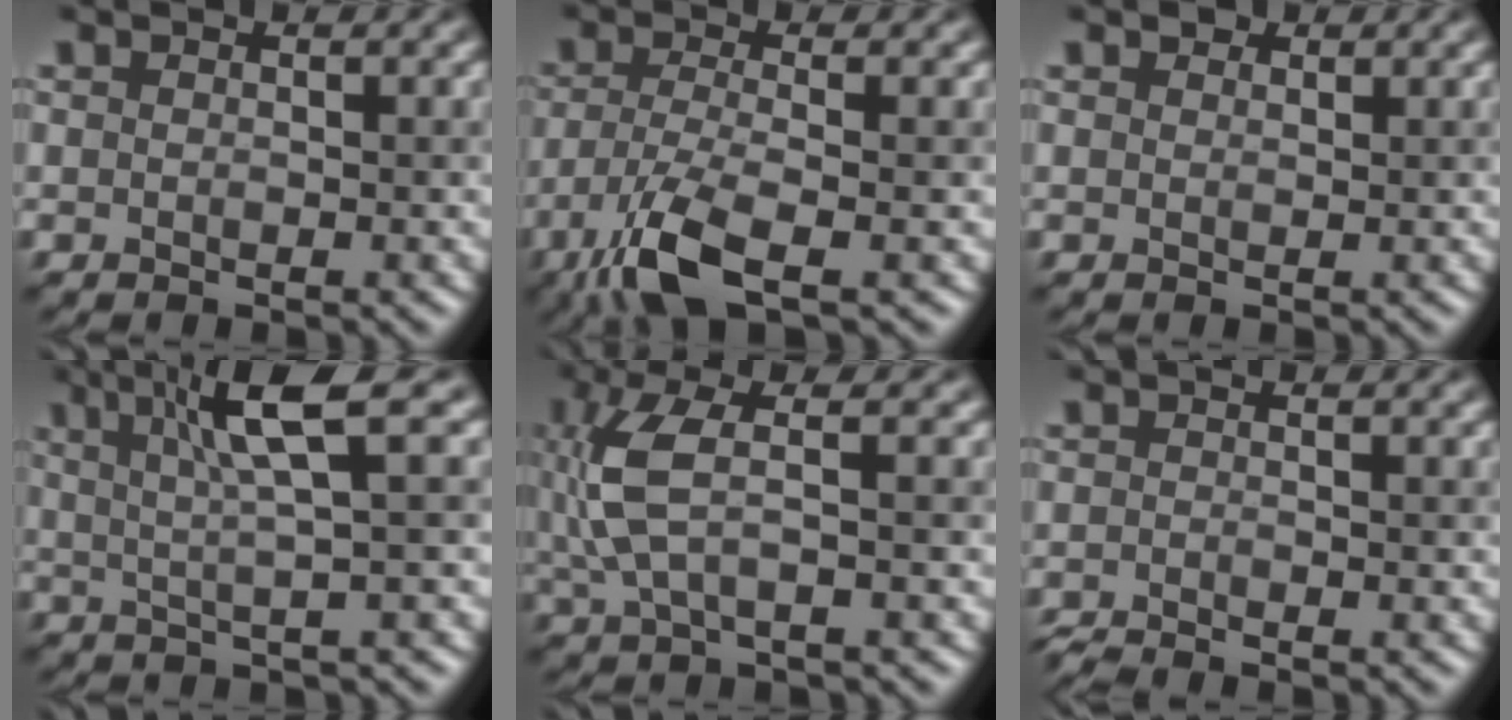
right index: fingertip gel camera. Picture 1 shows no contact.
{"total": 5.6, "force": [-3.2, 1.5, 4.3], "torque": [-0.097, -0.002, -0.063]}
{"total": 0.8, "force": [0.6, 0.5, -0.2], "torque": [0.004, 0.007, 0.016]}
{"total": 6.0, "force": [2.3, 0.7, 5.5], "torque": [-0.085, 0.016, 0.043]}
{"total": 4.7, "force": [0.8, 1.5, 4.4], "torque": [-0.110, 0.008, 0.020]}
{"total": 1.8, "force": [-1.6, 0.2, 0.7], "torque": [-0.008, -0.006, -0.029]}